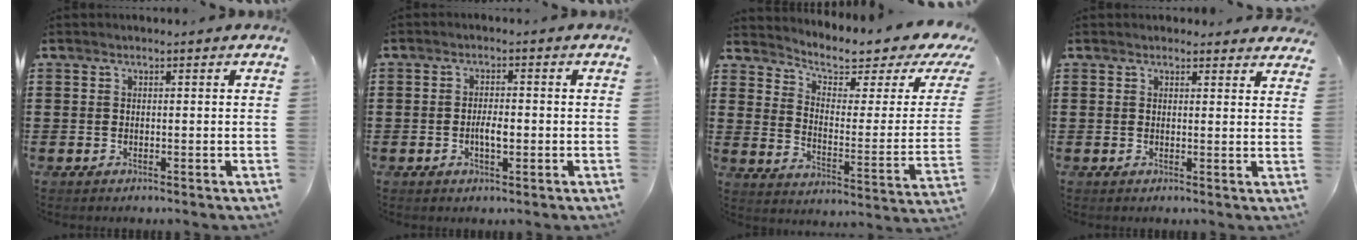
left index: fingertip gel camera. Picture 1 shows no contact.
{"total": 3.0, "force": [-0.6, 1.1, 2.7], "torque": [-0.051, 0.003, -0.012]}
{"total": 4.8, "force": [3.5, 1.5, 3.0], "torque": [-0.070, -0.030, 0.052]}
{"total": 1.8, "force": [1.7, 0.5, 0.1], "torque": [0.000, -0.002, 0.032]}